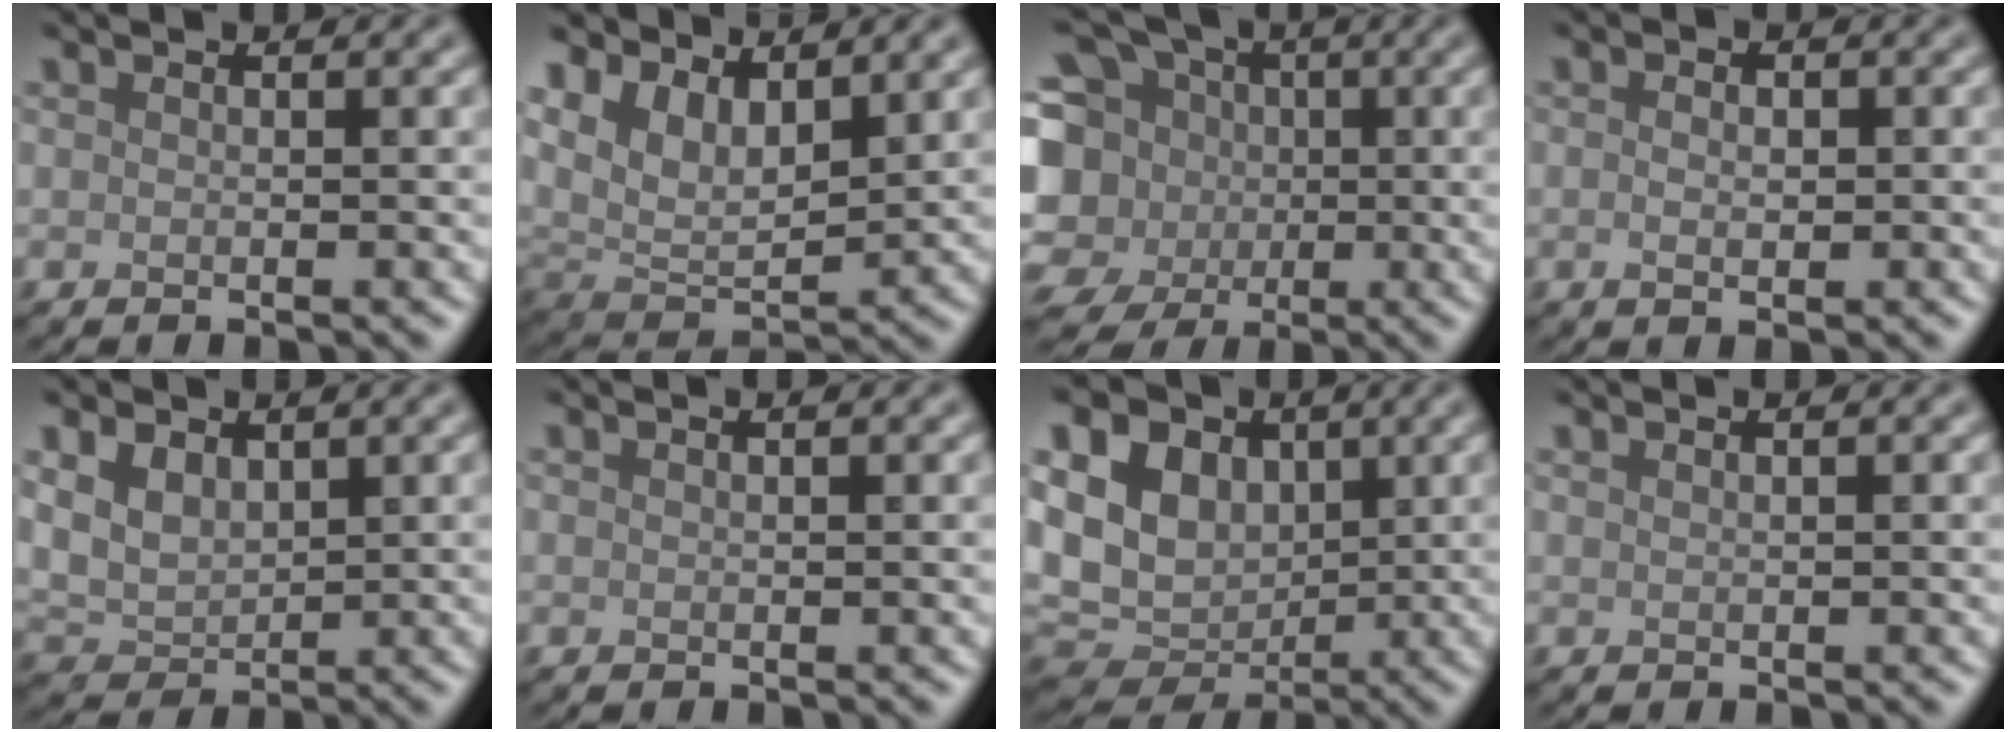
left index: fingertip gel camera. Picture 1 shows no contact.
{"total": 6.5, "force": [3.2, 4.0, 4.1], "torque": [-0.078, -0.012, 0.059]}
{"total": 10.4, "force": [0.0, 9.1, 5.2], "torque": [-0.129, 0.014, -0.013]}
{"total": 1.8, "force": [0.2, 1.0, 1.5], "torque": [-0.014, -0.002, -0.002]}
{"total": 3.3, "force": [1.5, 2.3, 1.9], "torque": [-0.046, -0.004, 0.029]}
{"total": 0.6, "force": [0.5, 0.0, 0.3], "torque": [-0.002, 0.002, 0.009]}
{"total": 14.6, "force": [3.8, 11.6, 8.0], "torque": [-0.176, 0.030, 0.058]}
{"total": 0.6, "force": [0.6, 0.0, 0.2], "torque": [-0.001, -0.001, 0.008]}